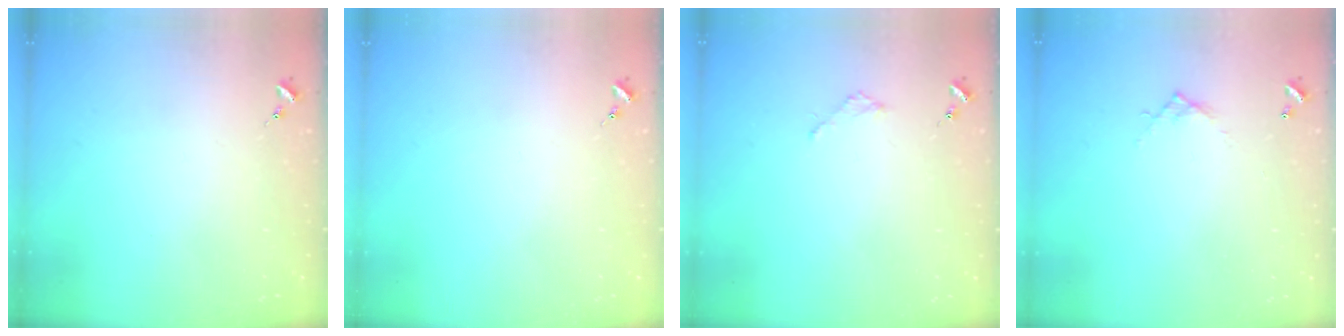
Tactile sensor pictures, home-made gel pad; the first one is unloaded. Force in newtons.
{"total": 0.0}
{"total": 2.1, "press": 2.1, "slide": 0.2}
{"total": 4.2, "press": 4.2, "slide": 0.2}